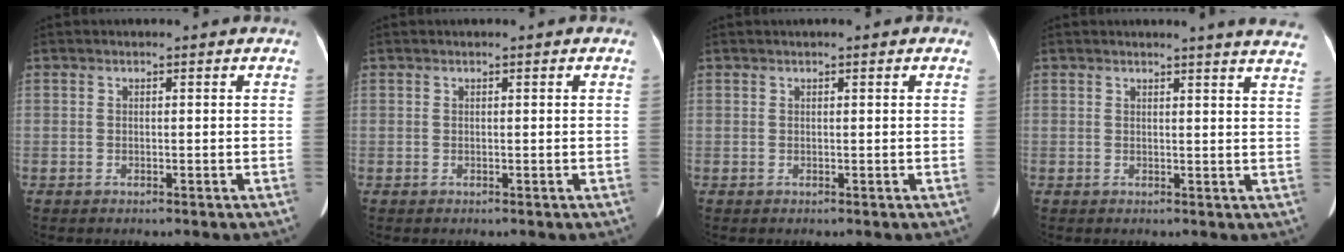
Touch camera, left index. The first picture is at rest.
{"total": 0.0}
{"total": 0.8, "force": [0.5, 0.2, 0.7], "torque": [-0.011, 0.005, 0.003]}
{"total": 10.4, "force": [9.6, -0.2, 4.2], "torque": [-0.041, -0.041, 0.081]}